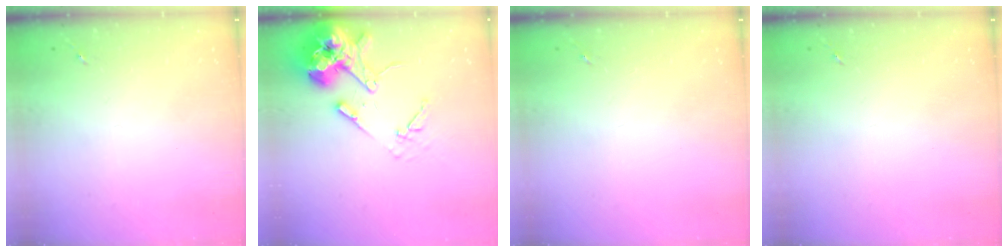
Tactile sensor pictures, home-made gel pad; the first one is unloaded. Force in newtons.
{"total": 14.9, "press": 14.7, "slide": 2.3}
{"total": 0.0}
{"total": 0.0}